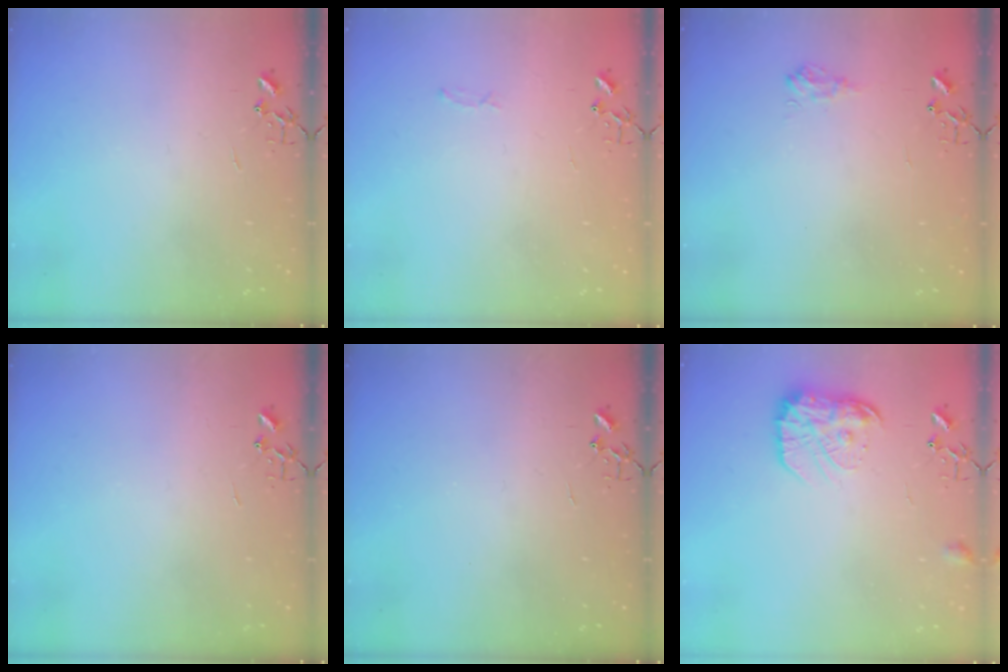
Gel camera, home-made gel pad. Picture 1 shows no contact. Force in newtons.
{"total": 2.8, "press": 2.8, "slide": 0.4}
{"total": 6.8, "press": 6.8, "slide": 0.8}
{"total": 0.0}
{"total": 0.0}
{"total": 14.3, "press": 14.3, "slide": 0.9}